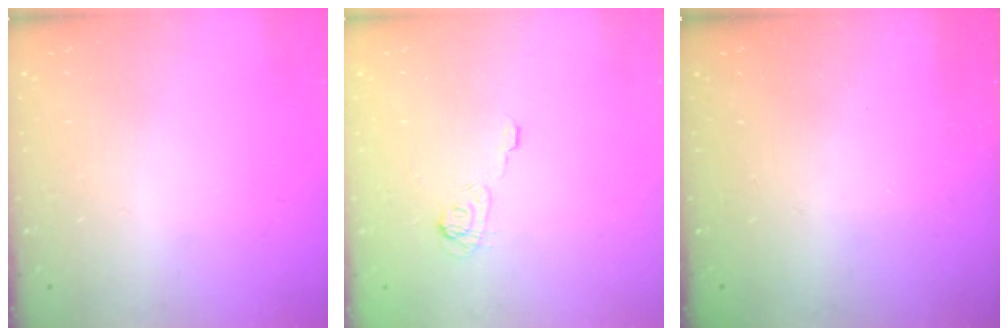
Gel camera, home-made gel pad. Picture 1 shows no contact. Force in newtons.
{"total": 3.3, "press": 2.9, "slide": 1.6}
{"total": 2.3, "press": 2.2, "slide": 0.7}